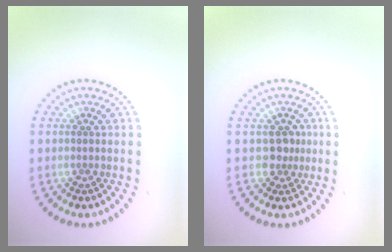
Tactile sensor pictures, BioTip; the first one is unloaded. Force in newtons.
{"total": 1.7, "press": 1.3, "slide": 1.1}